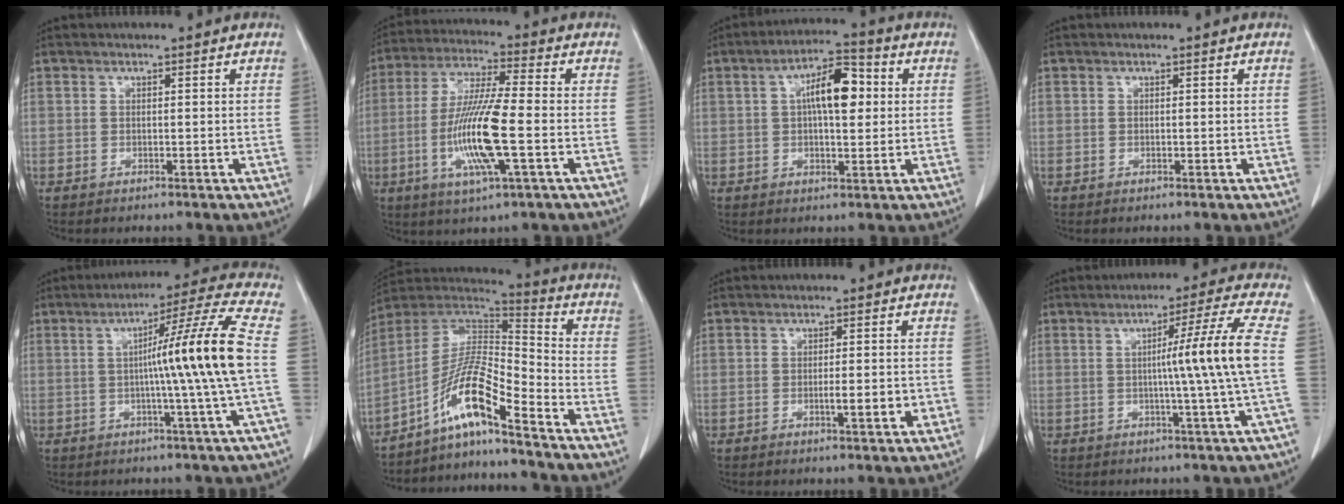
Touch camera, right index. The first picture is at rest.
{"total": 13.2, "force": [-2.9, 0.9, 12.8], "torque": [-0.258, -0.013, -0.060]}
{"total": 8.9, "force": [1.7, 3.1, 8.2], "torque": [-0.141, 0.023, 0.023]}
{"total": 0.0}
{"total": 13.0, "force": [-0.2, -3.1, 12.6], "torque": [-0.189, 0.000, -0.002]}
{"total": 11.0, "force": [-7.5, 0.4, 8.0], "torque": [-0.153, 0.016, -0.141]}
{"total": 3.6, "force": [-1.0, 0.6, 3.4], "torque": [-0.053, -0.002, -0.013]}
{"total": 9.4, "force": [0.0, -3.0, 8.9], "torque": [-0.132, -0.001, 0.007]}